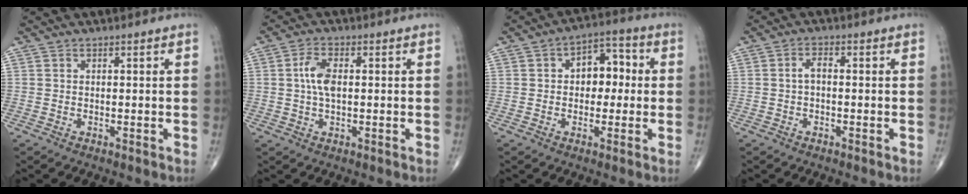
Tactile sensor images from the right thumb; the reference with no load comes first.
{"total": 4.8, "force": [0.5, 2.3, 4.2], "torque": [-0.093, 0.004, 0.006]}
{"total": 8.1, "force": [0.6, 5.5, 6.0], "torque": [-0.048, 0.025, 0.000]}
{"total": 2.2, "force": [-0.2, 1.1, 1.9], "torque": [-0.031, 0.010, -0.007]}